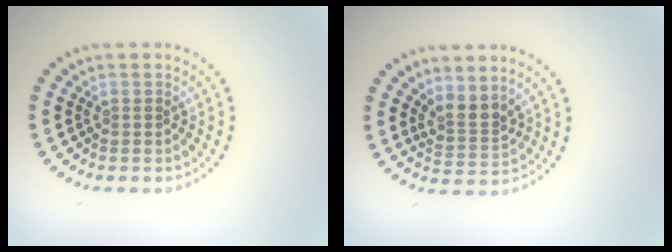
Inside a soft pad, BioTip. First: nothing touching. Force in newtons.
{"total": 2.4, "press": 1.8, "slide": 1.7}